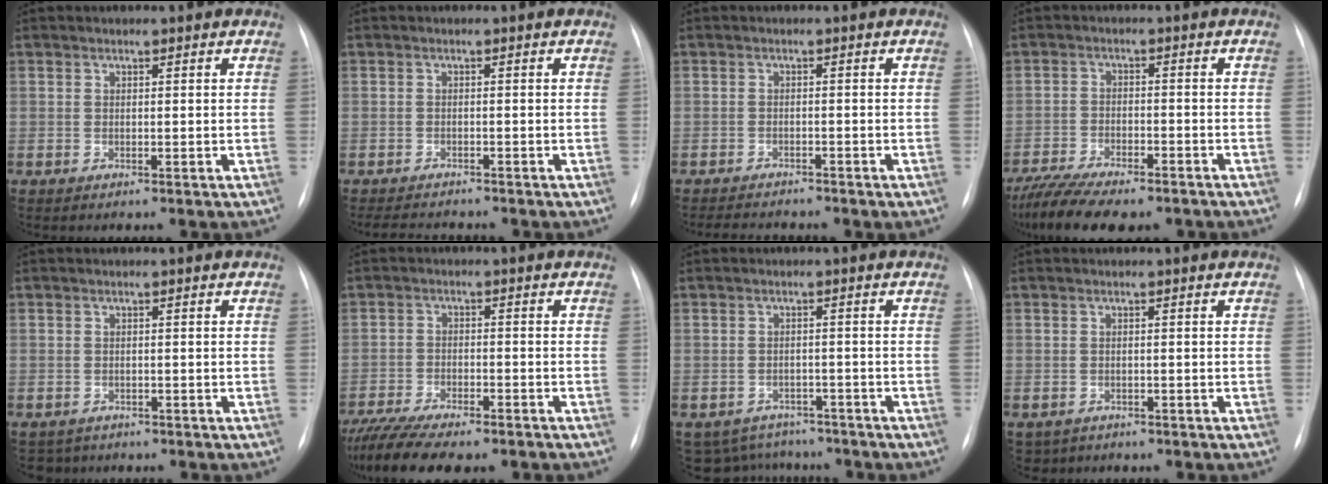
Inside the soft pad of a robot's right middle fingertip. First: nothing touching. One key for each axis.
{"total": 5.0, "fx": -4.8, "fy": 0.8, "fz": 1.4, "tx": -0.019, "ty": -0.008, "tz": -0.072}
{"total": 4.8, "fx": -4.6, "fy": 0.7, "fz": 1.3, "tx": -0.018, "ty": -0.007, "tz": -0.067}
{"total": 13.4, "fx": -10.9, "fy": 3.7, "fz": 6.9, "tx": -0.123, "ty": -0.012, "tz": -0.167}
{"total": 2.7, "fx": -2.1, "fy": 1.7, "fz": -0.2, "tx": 0.003, "ty": 0.002, "tz": -0.032}
{"total": 12.7, "fx": -10.5, "fy": 2.8, "fz": 6.6, "tx": -0.113, "ty": -0.013, "tz": -0.161}
{"total": 8.4, "fx": -7.2, "fy": 4.3, "fz": 0.6, "tx": -0.012, "ty": 0.017, "tz": -0.088}
{"total": 3.3, "fx": -2.3, "fy": 2.4, "fz": 0.3, "tx": 0.000, "ty": 0.002, "tz": -0.035}